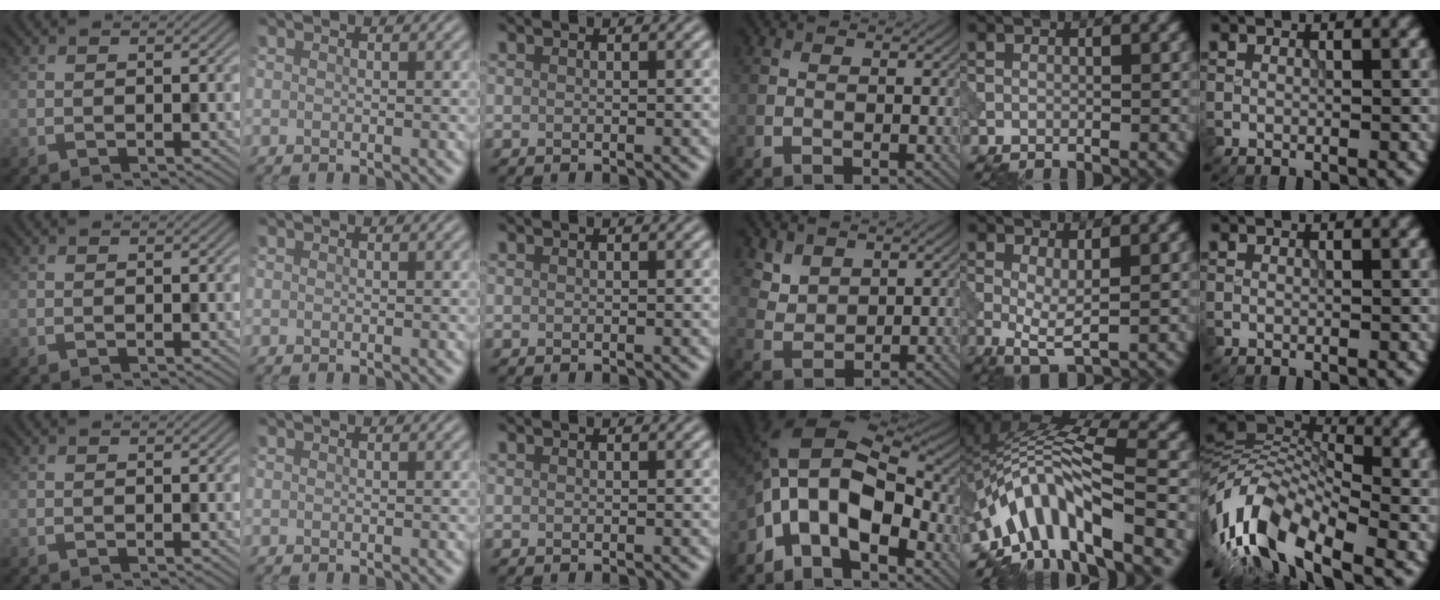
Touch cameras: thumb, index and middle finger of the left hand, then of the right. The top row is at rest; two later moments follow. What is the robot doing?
{"motion": "dispense", "object": "pipette"}